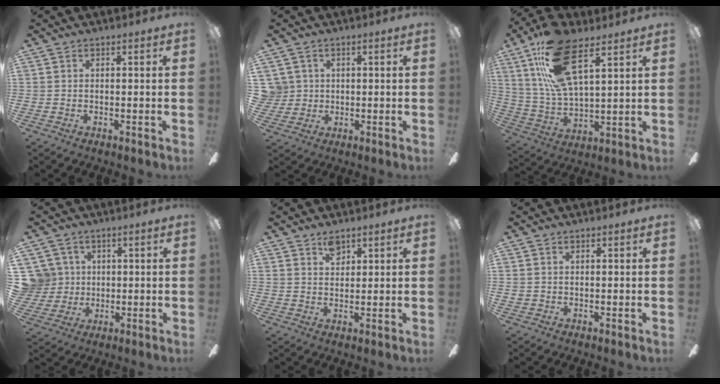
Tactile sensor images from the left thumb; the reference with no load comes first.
{"total": 4.4, "force": [1.0, 4.3, 0.5], "torque": [-0.016, 0.010, 0.021]}
{"total": 19.7, "force": [11.1, 7.8, 14.3], "torque": [-0.293, -0.028, 0.195]}
{"total": 8.4, "force": [2.3, 8.0, 1.1], "torque": [-0.052, -0.002, 0.051]}
{"total": 3.9, "force": [2.7, 2.2, 1.8], "torque": [-0.014, -0.009, 0.046]}
{"total": 0.8, "force": [0.2, 0.6, 0.4], "torque": [-0.008, 0.004, 0.003]}